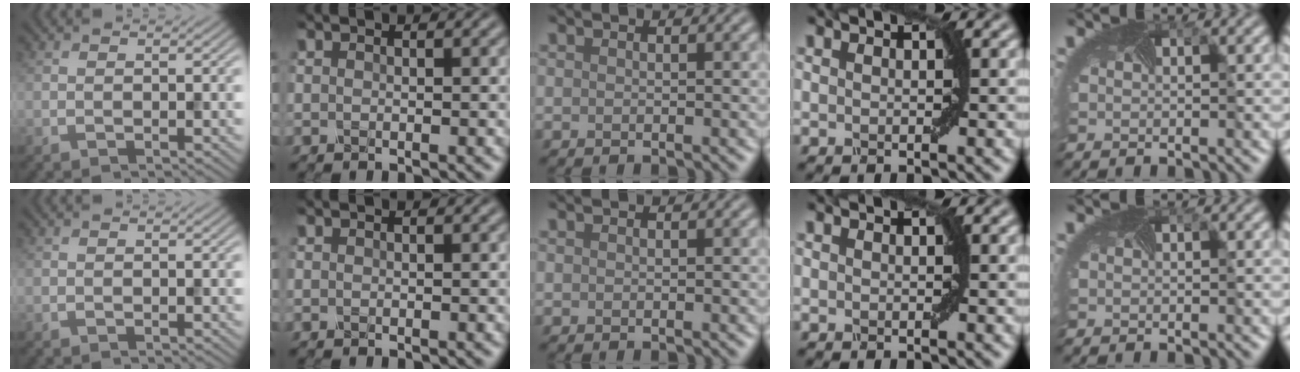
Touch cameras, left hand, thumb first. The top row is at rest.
{}